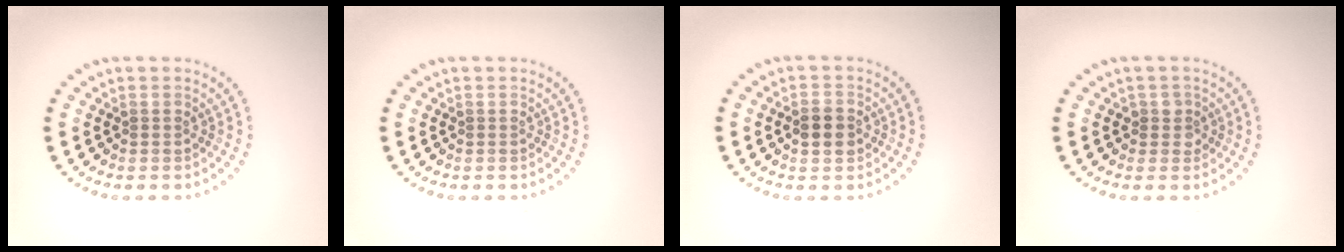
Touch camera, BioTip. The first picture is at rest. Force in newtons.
{"total": 0.0}
{"total": 2.6, "press": 2.6, "slide": 0.1}
{"total": 1.5, "press": 1.2, "slide": 0.9}